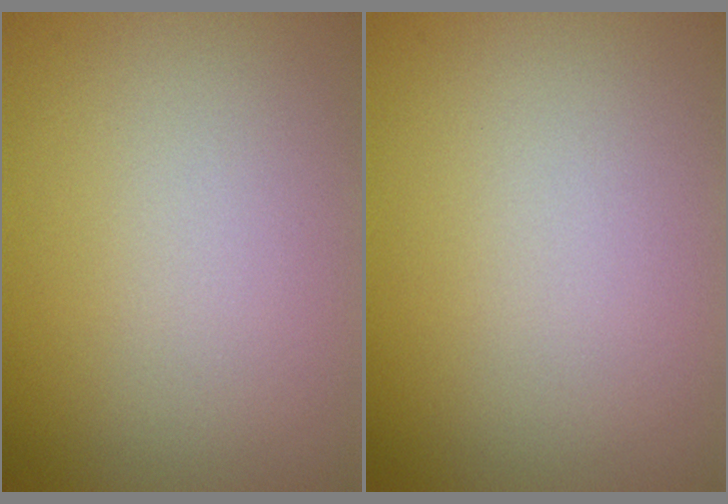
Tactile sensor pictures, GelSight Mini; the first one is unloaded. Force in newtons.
{"total": 0.0}